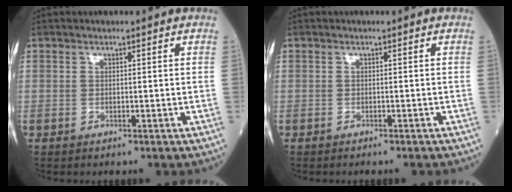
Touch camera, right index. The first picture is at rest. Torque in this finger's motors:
{"motor_torque": [-0.35, 0.00, -0.02, -0.03]}